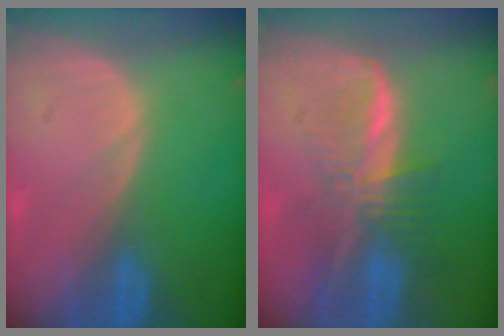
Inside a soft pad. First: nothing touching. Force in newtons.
{"total": 8.0, "press": 6.8, "slide": 4.4}